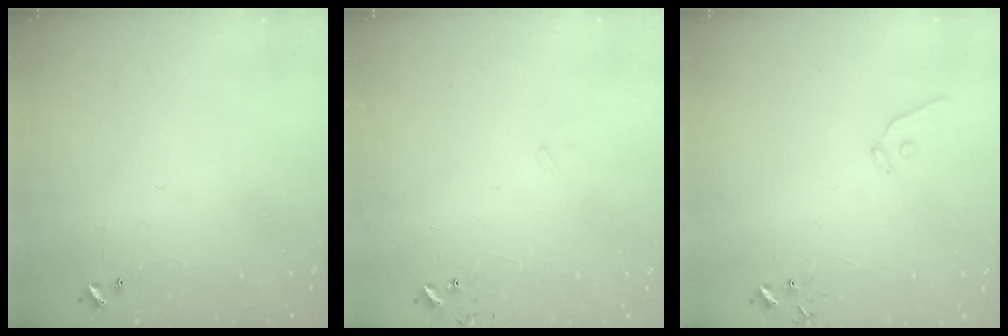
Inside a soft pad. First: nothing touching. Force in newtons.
{"total": 5.8, "press": 5.8, "slide": 0.5}
{"total": 7.4, "press": 7.4, "slide": 0.6}